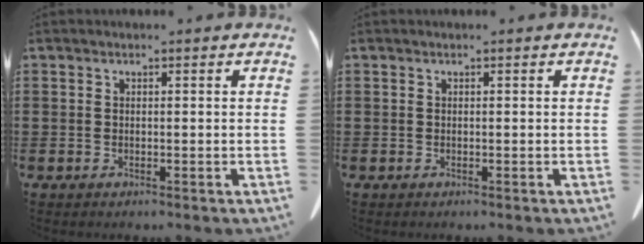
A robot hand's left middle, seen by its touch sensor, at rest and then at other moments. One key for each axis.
{"total": 0.0}